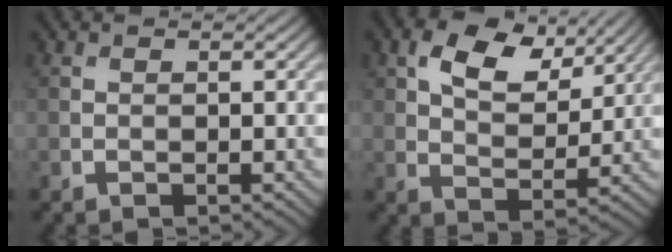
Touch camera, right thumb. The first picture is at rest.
{"total": 8.6, "force": [4.4, 4.8, 5.6], "torque": [-0.112, -0.001, 0.080]}